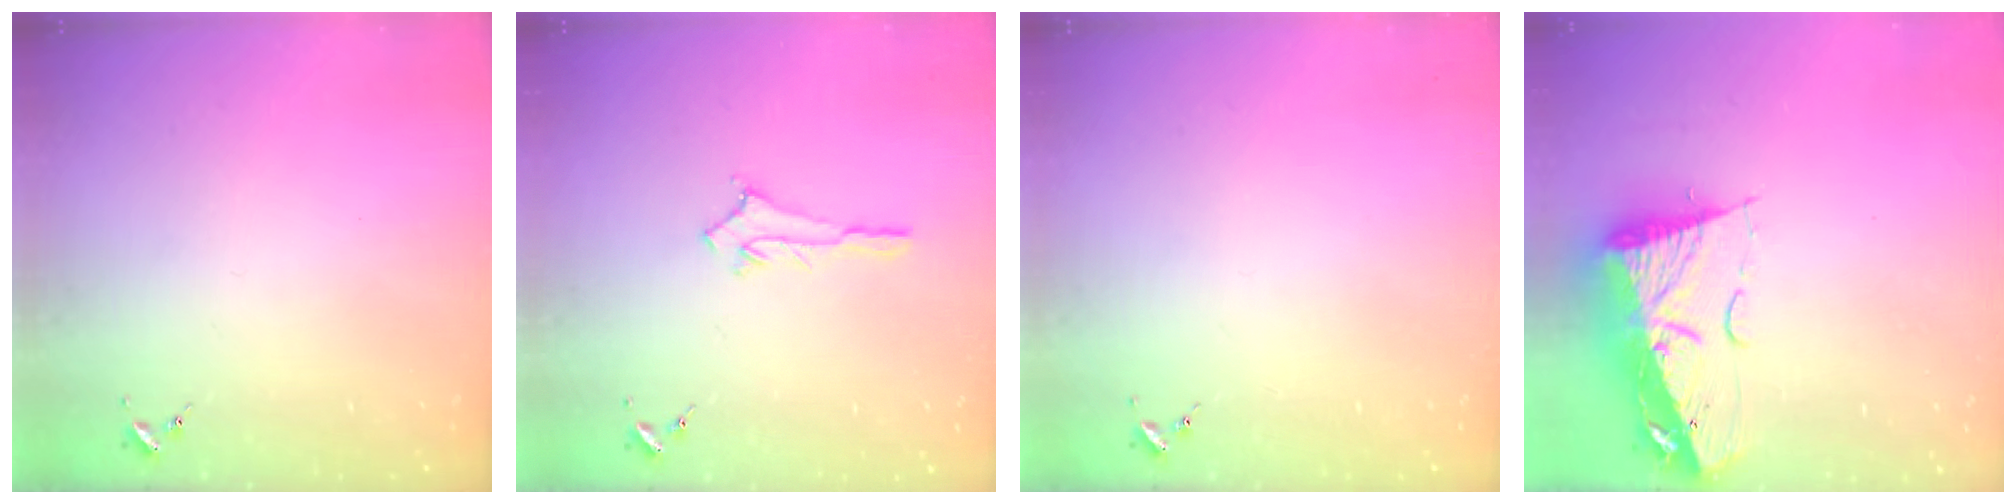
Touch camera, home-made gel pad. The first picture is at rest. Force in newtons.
{"total": 2.9, "press": 2.8, "slide": 0.4}
{"total": 0.0}
{"total": 14.8, "press": 14.7, "slide": 1.8}